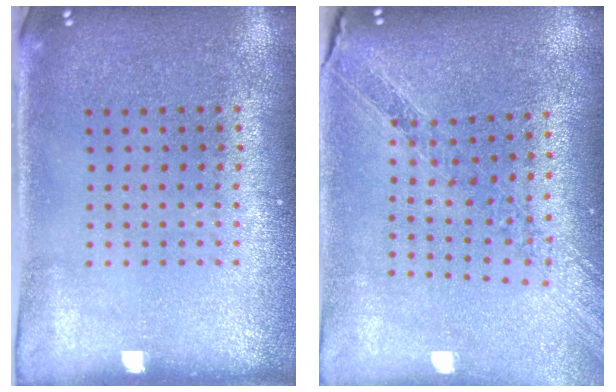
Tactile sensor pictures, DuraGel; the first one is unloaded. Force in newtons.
{"total": 1.0, "press": 1.0, "slide": 0.2}